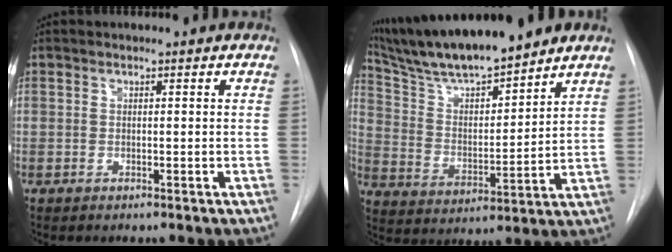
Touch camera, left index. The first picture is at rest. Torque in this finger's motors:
{"motor_torque": [0.07, -0.88, 0.31, 0.08]}